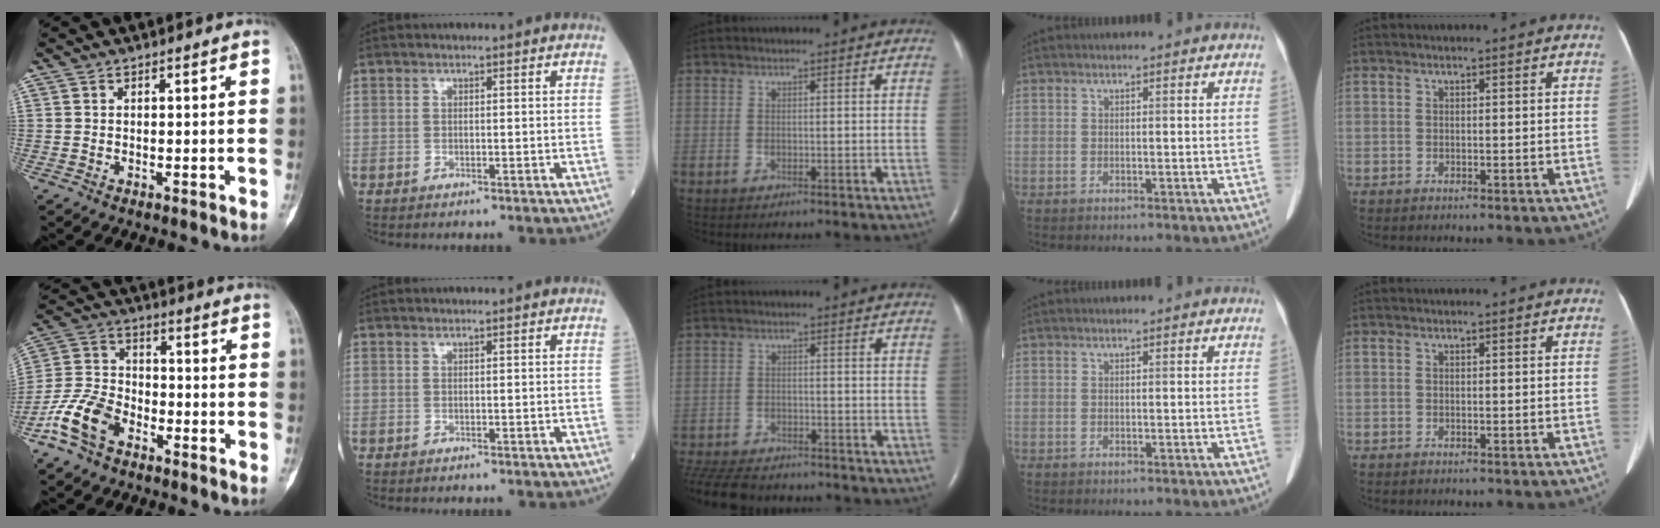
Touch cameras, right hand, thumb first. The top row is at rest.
{"thumb": {"total": 10.7, "force": [-6.2, 6.4, 6.0], "torque": [-0.125, 0.035, -0.130]}, "middle": {"total": 12.1, "force": [-10.5, 3.7, 4.8], "torque": [-0.110, -0.016, -0.158]}}